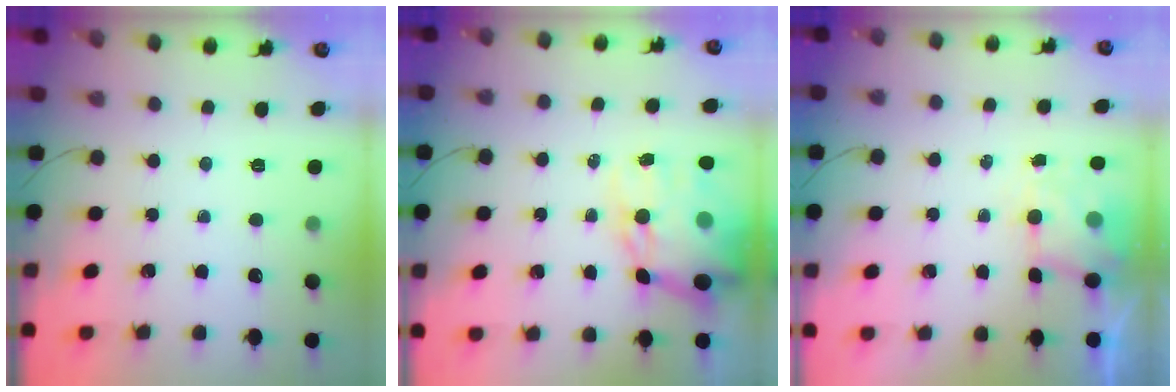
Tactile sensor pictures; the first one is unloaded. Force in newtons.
{"total": 15.8, "press": 15.4, "slide": 3.6}
{"total": 3.1, "press": 2.9, "slide": 1.1}